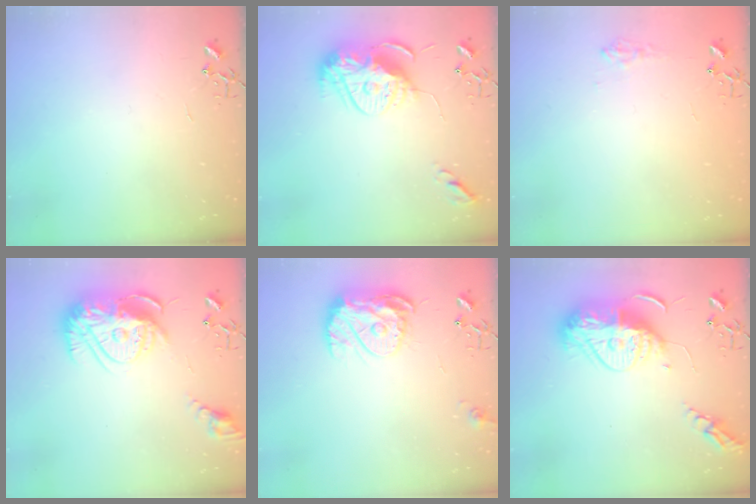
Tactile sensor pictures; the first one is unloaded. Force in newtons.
{"total": 16.2, "press": 16.1, "slide": 1.4}
{"total": 7.3, "press": 7.3, "slide": 0.3}
{"total": 19.5, "press": 19.4, "slide": 1.7}
{"total": 13.0, "press": 13.0, "slide": 1.2}
{"total": 17.5, "press": 17.4, "slide": 1.6}